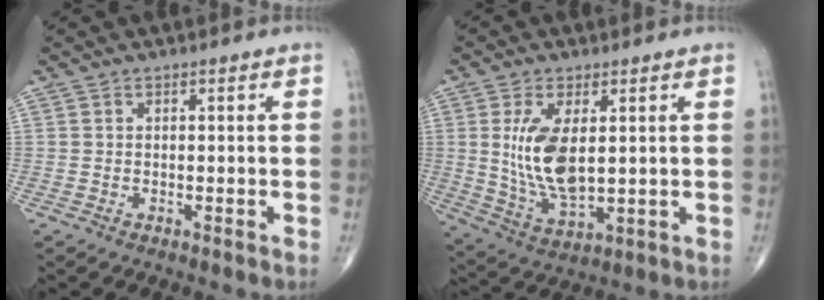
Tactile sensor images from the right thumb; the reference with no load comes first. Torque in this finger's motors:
{"motor_torque": [-0.38, 0.85, 0.93, 0.06, 0.10]}